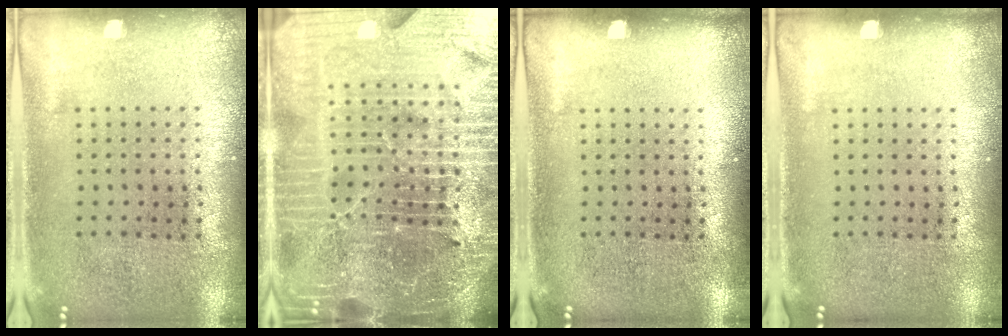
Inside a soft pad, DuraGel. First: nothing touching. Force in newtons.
{"total": 7.1, "press": 6.2, "slide": 3.6}
{"total": 0.0}
{"total": 0.0}